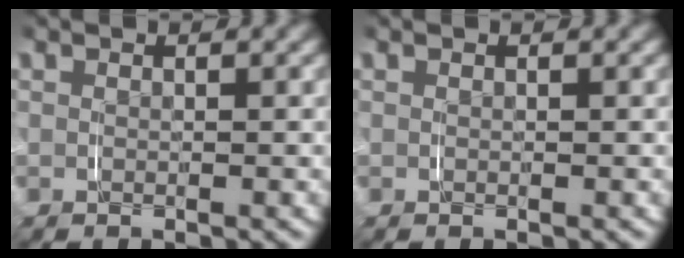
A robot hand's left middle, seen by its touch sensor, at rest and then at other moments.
{"total": 0.0}